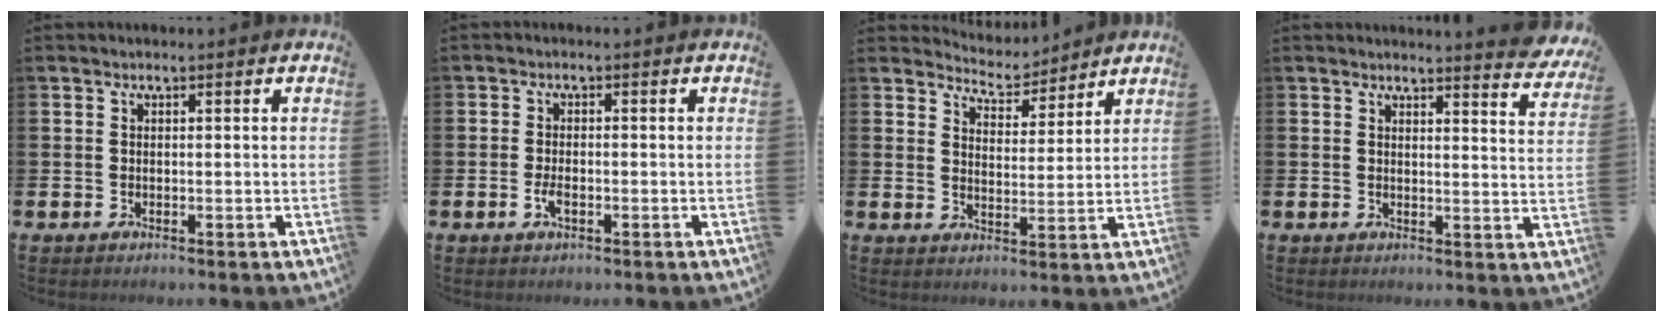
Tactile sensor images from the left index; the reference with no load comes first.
{"total": 2.1, "force": [-0.7, 0.9, 1.8], "torque": [-0.034, 0.000, -0.012]}
{"total": 5.1, "force": [4.9, 1.1, 0.0], "torque": [-0.020, -0.032, 0.088]}
{"total": 3.6, "force": [3.5, -0.2, 0.4], "torque": [0.002, -0.029, 0.058]}